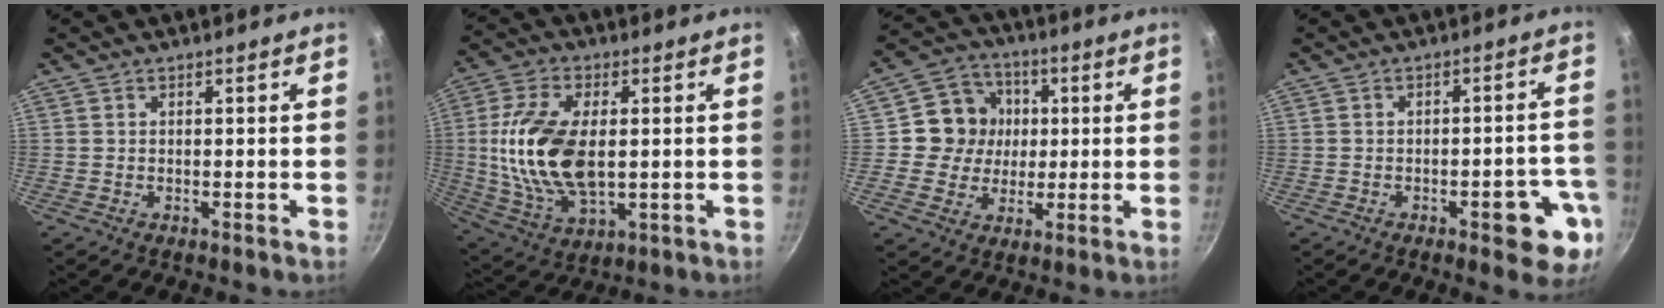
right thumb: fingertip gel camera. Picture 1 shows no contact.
{"total": 17.4, "force": [0.9, 9.4, 14.6], "torque": [-0.282, 0.000, 0.022]}
{"total": 10.2, "force": [1.1, 9.7, 3.1], "torque": [-0.015, 0.012, 0.004]}
{"total": 9.6, "force": [-3.9, 3.6, 8.0], "torque": [-0.068, 0.023, -0.044]}